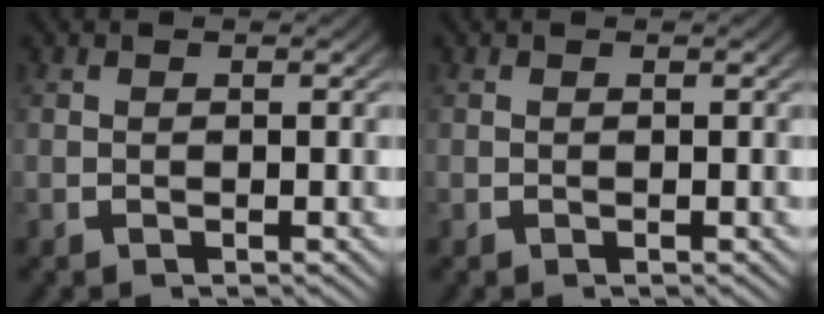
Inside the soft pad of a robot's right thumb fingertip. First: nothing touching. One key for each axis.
{"total": 0.0}